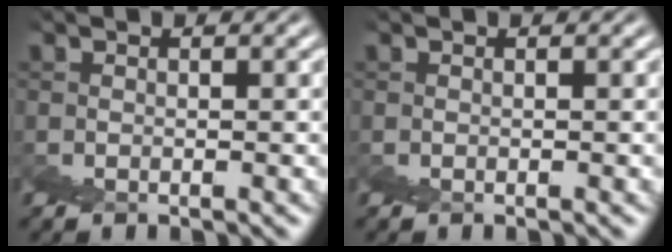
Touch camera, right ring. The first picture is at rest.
{"total": 0.0}